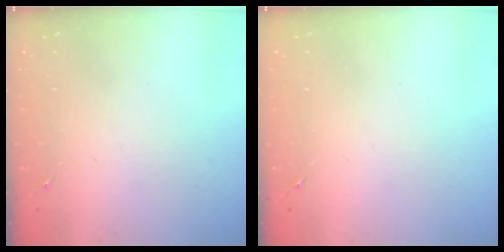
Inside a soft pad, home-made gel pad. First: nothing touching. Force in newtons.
{"total": 0.0}